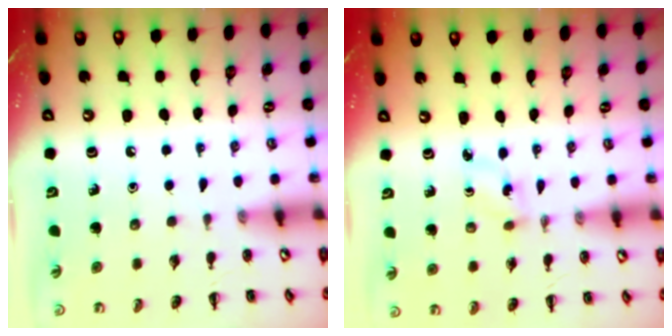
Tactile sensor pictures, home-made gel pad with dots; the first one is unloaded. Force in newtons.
{"total": 2.5, "press": 2.4, "slide": 0.8}